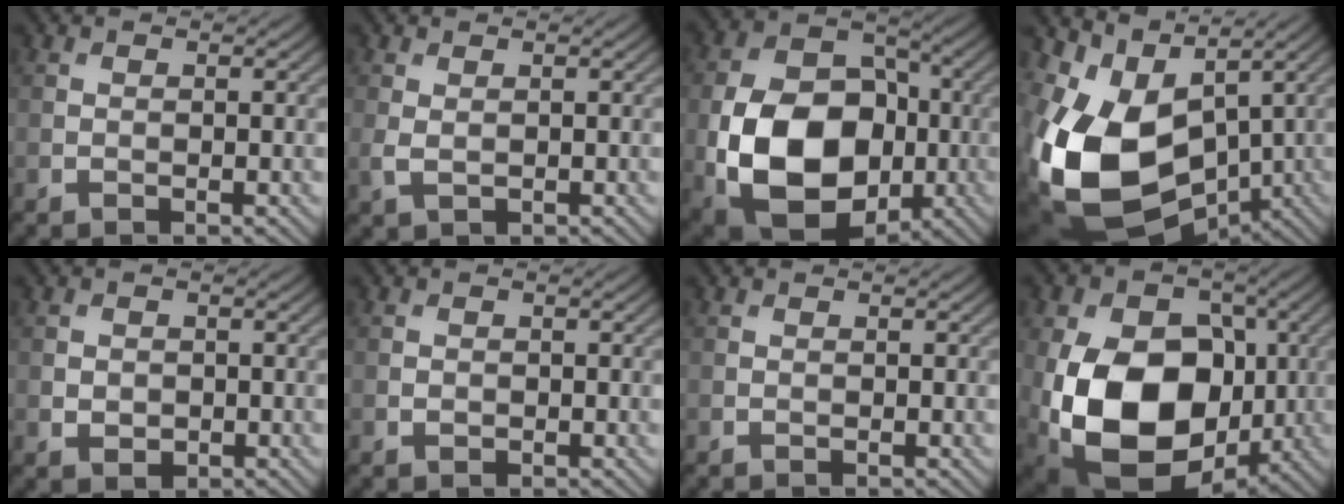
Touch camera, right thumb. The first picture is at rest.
{"total": 1.8, "force": [0.2, 1.1, 1.3], "torque": [-0.040, -0.002, 0.007]}
{"total": 18.2, "force": [-4.3, 12.6, 12.4], "torque": [-0.240, -0.043, -0.065]}
{"total": 17.1, "force": [-1.9, 11.2, 12.8], "torque": [-0.310, -0.034, -0.013]}
{"total": 1.7, "force": [-0.1, 1.5, 0.8], "torque": [-0.019, -0.007, -0.003]}
{"total": 0.6, "force": [-0.2, 0.6, 0.3], "torque": [-0.002, -0.003, -0.004]}
{"total": 0.0}
{"total": 17.1, "force": [-2.7, 12.2, 11.7], "torque": [-0.228, -0.034, -0.048]}